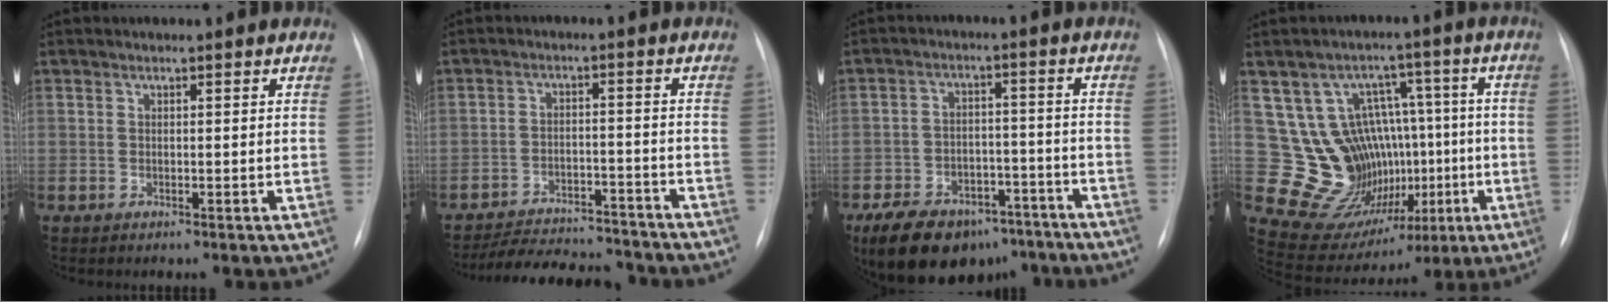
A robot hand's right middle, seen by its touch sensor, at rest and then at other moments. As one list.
[{"total": 14.5, "force": [-13.5, 3.3, 4.1], "torque": [-0.066, 0.007, -0.186]}, {"total": 17.2, "force": [-12.5, 8.9, 7.8], "torque": [-0.151, 0.004, -0.184]}, {"total": 14.2, "force": [-0.6, 12.7, 6.4], "torque": [-0.084, 0.060, 0.034]}]